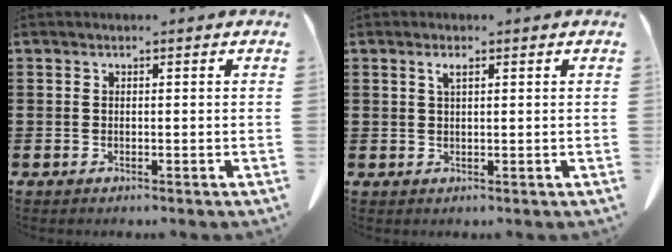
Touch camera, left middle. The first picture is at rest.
{"total": 1.6, "force": [0.8, 0.4, 1.4], "torque": [-0.030, 0.004, 0.012]}